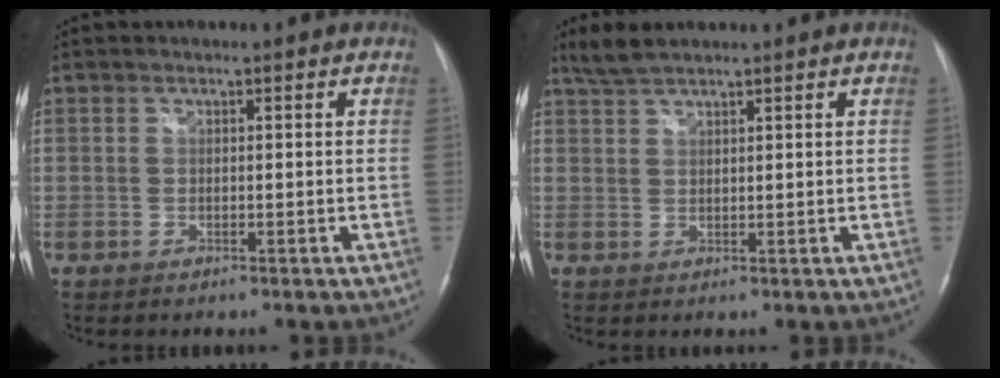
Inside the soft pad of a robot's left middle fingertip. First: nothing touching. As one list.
[{"total": 3.4, "force": [3.0, 0.5, 1.5], "torque": [-0.039, 0.013, 0.064]}]